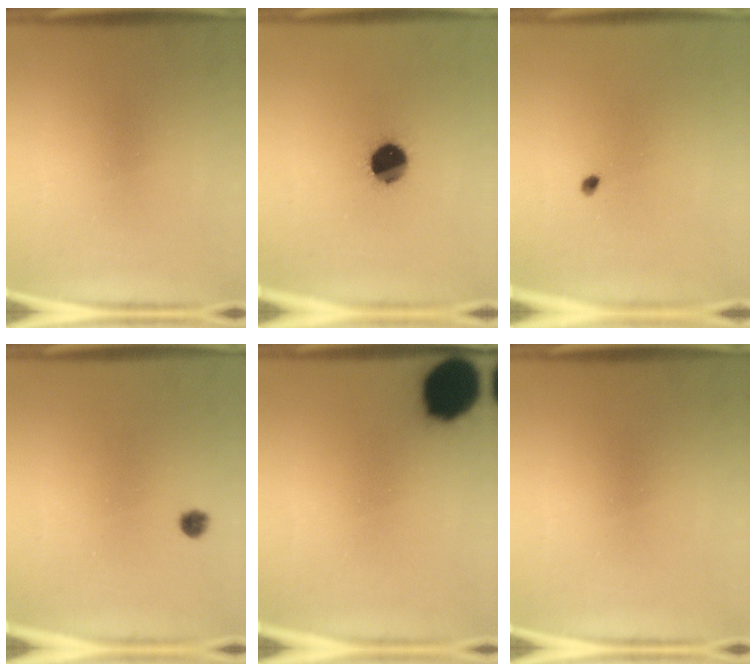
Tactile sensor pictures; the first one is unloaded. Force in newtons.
{"total": 10.4}
{"total": 0.9}
{"total": 1.7}
{"total": 14.7}
{"total": 0.0}